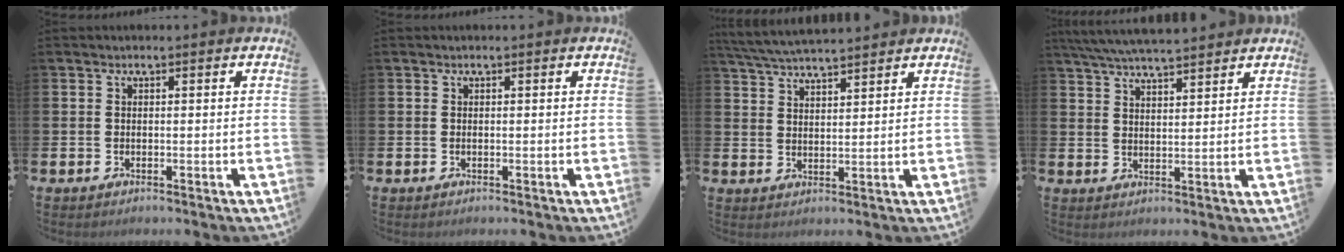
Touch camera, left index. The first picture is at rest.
{"total": 0.0}
{"total": 5.2, "force": [5.0, 0.3, 1.2], "torque": [-0.040, -0.022, 0.091]}
{"total": 5.9, "force": [5.6, 0.6, 1.8], "torque": [-0.053, -0.020, 0.103]}